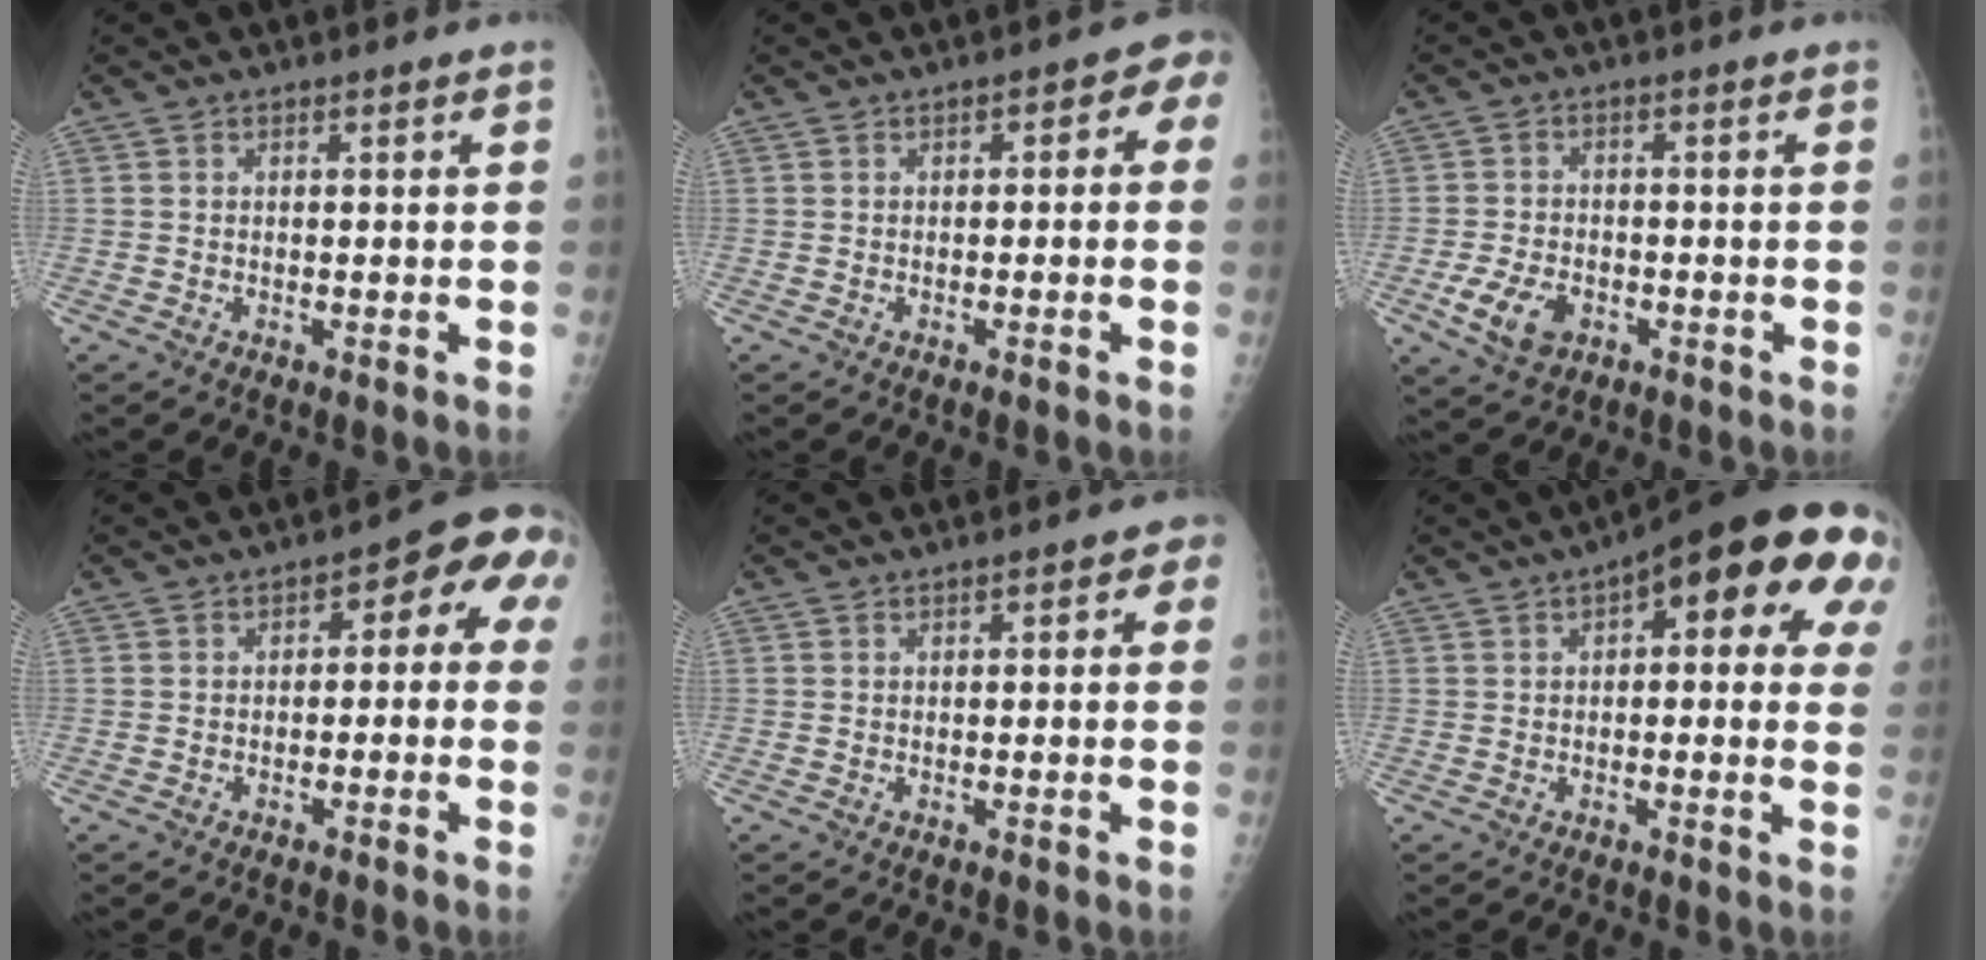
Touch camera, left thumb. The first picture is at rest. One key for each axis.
{"total": 3.8, "fx": -0.5, "fy": 2.4, "fz": 2.8, "tx": -0.009, "ty": 0.026, "tz": -0.016}
{"total": 6.7, "fx": -2.7, "fy": 4.5, "fz": 4.2, "tx": -0.078, "ty": 0.005, "tz": -0.045}
{"total": 7.8, "fx": -0.2, "fy": 4.6, "fz": 6.3, "tx": -0.037, "ty": 0.041, "tz": -0.016}
{"total": 2.4, "fx": 0.2, "fy": 1.5, "fz": 1.9, "tx": -0.005, "ty": 0.006, "tz": -0.008}
{"total": 18.5, "fx": 6.4, "fy": 7.2, "fz": 15.8, "tx": -0.176, "ty": 0.018, "tz": 0.067}